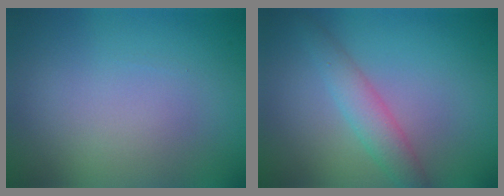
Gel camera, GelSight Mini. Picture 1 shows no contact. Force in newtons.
{"total": 2.9, "press": 2.9, "slide": 0.1}